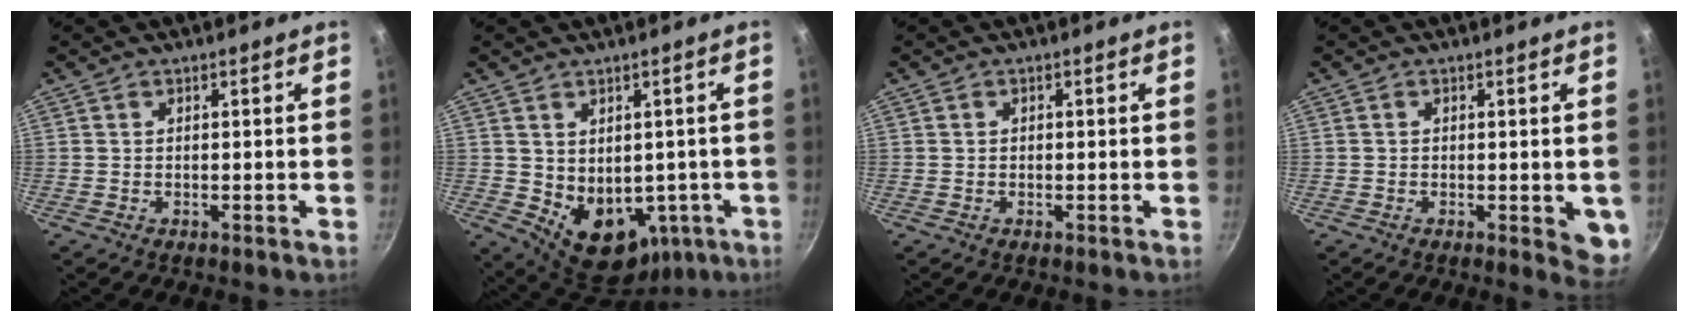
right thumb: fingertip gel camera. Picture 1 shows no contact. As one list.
[{"total": 12.7, "force": [-1.6, 9.5, 8.3], "torque": [-0.086, -0.008, 0.010]}, {"total": 0.5, "force": [0.0, 0.5, 0.2], "torque": [-0.002, 0.004, 0.001]}, {"total": 4.9, "force": [-0.8, 2.2, 4.4], "torque": [-0.038, -0.005, -0.010]}]